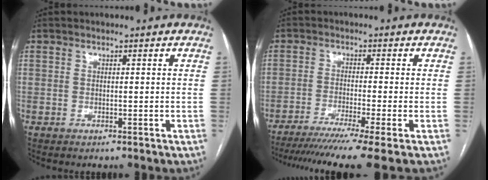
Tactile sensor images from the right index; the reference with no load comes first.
{"total": 12.6, "force": [-9.7, -1.7, 7.8], "torque": [-0.119, -0.037, -0.151]}